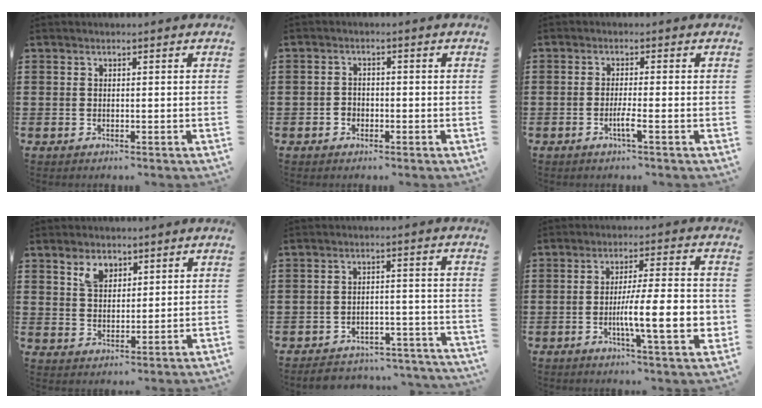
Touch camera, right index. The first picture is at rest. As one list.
[{"total": 1.6, "force": [-0.9, 1.2, 0.4], "torque": [-0.012, 0.001, -0.019]}, {"total": 2.8, "force": [-1.2, 0.0, 2.5], "torque": [-0.049, -0.008, -0.025]}, {"total": 3.9, "force": [2.6, 2.2, 1.8], "torque": [-0.044, 0.004, 0.050]}, {"total": 3.9, "force": [-3.9, 0.6, 0.5], "torque": [-0.014, 0.004, -0.080]}, {"total": 11.9, "force": [-2.4, 2.0, 11.5], "torque": [-0.187, -0.012, -0.045]}]